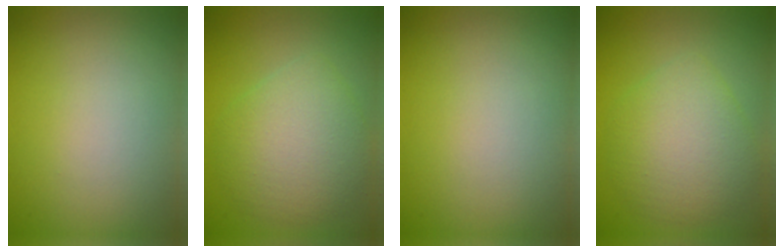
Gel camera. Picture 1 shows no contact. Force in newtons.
{"total": 5.4, "press": 5.4, "slide": 0.1}
{"total": 0.0}
{"total": 5.2, "press": 5.2, "slide": 0.1}